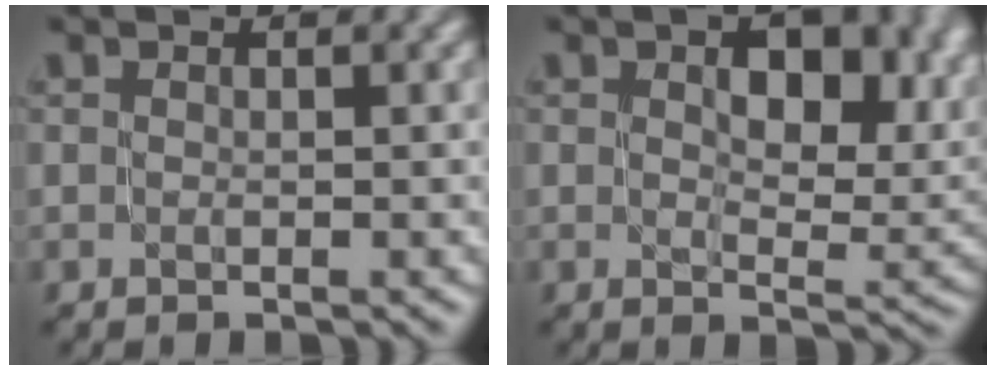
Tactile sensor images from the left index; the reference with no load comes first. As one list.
[{"total": 10.2, "force": [2.8, 6.0, 7.8], "torque": [-0.086, -0.001, 0.043]}]